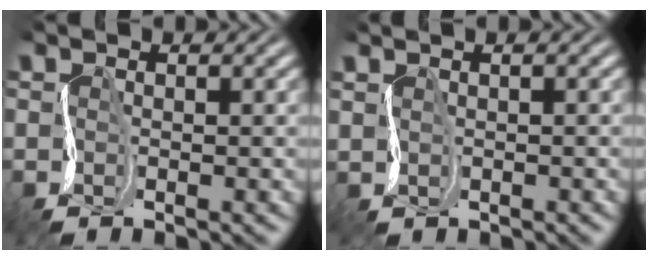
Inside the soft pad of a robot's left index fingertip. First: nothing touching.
{"total": 1.1, "force": [1.1, 0.2, -0.2], "torque": [0.005, 0.007, 0.020]}